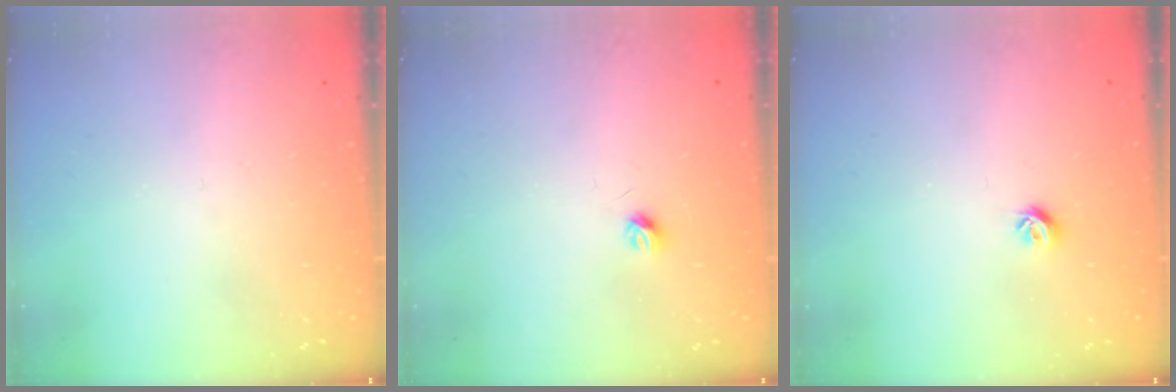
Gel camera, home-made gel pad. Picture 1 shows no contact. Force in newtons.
{"total": 3.6, "press": 3.5, "slide": 0.7}
{"total": 4.7, "press": 4.6, "slide": 0.9}